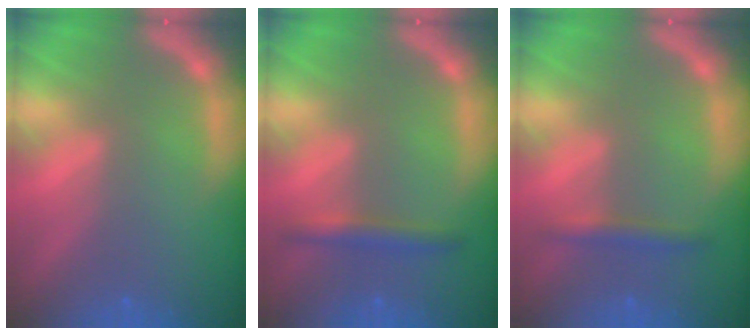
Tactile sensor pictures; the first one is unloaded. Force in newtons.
{"total": 2.4}
{"total": 1.9}